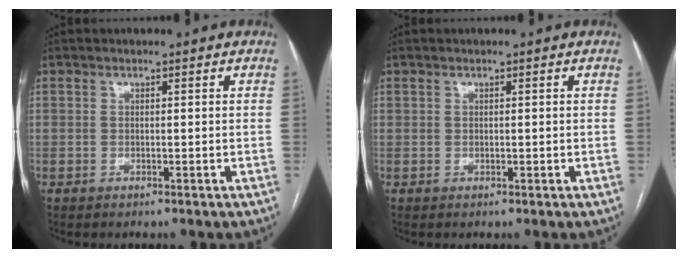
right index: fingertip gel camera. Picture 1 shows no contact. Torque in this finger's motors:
{"motor_torque": [-0.13, 0.10, 0.01, 0.00]}